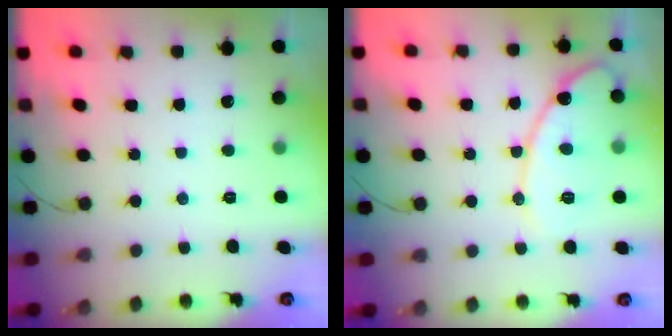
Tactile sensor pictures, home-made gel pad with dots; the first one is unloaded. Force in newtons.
{"total": 13.9, "press": 13.9, "slide": 1.1}